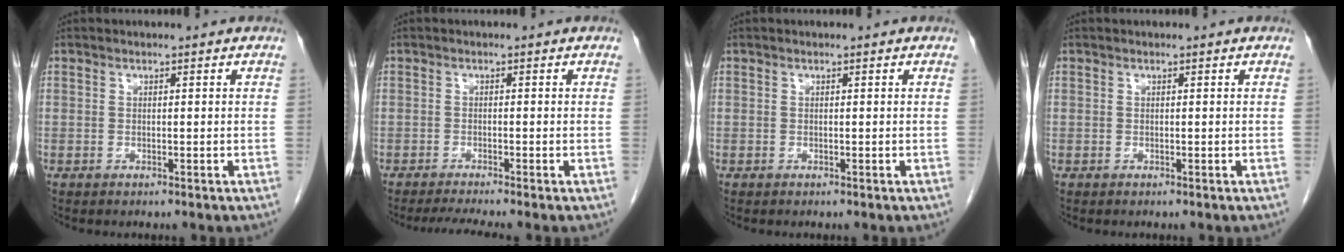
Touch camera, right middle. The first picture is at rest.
{"total": 3.5, "force": [-2.9, -0.9, 1.6], "torque": [-0.030, -0.014, -0.053]}
{"total": 0.0}
{"total": 0.0}